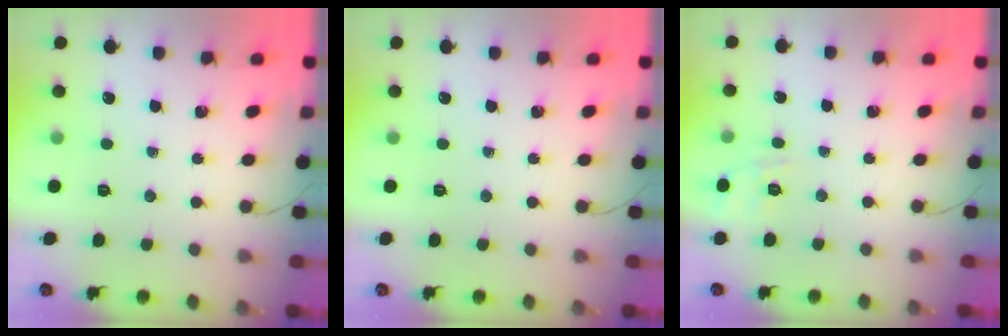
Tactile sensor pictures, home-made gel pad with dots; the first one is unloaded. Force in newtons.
{"total": 0.0}
{"total": 10.1, "press": 10.0, "slide": 1.5}